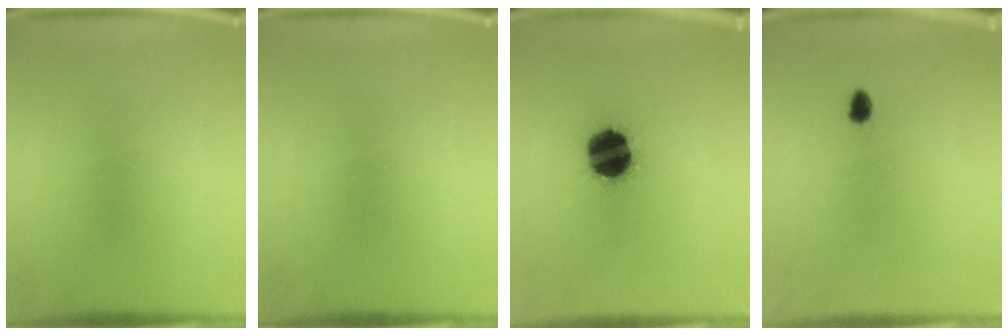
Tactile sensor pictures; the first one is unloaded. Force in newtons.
{"total": 0.0}
{"total": 16.1}
{"total": 1.4}